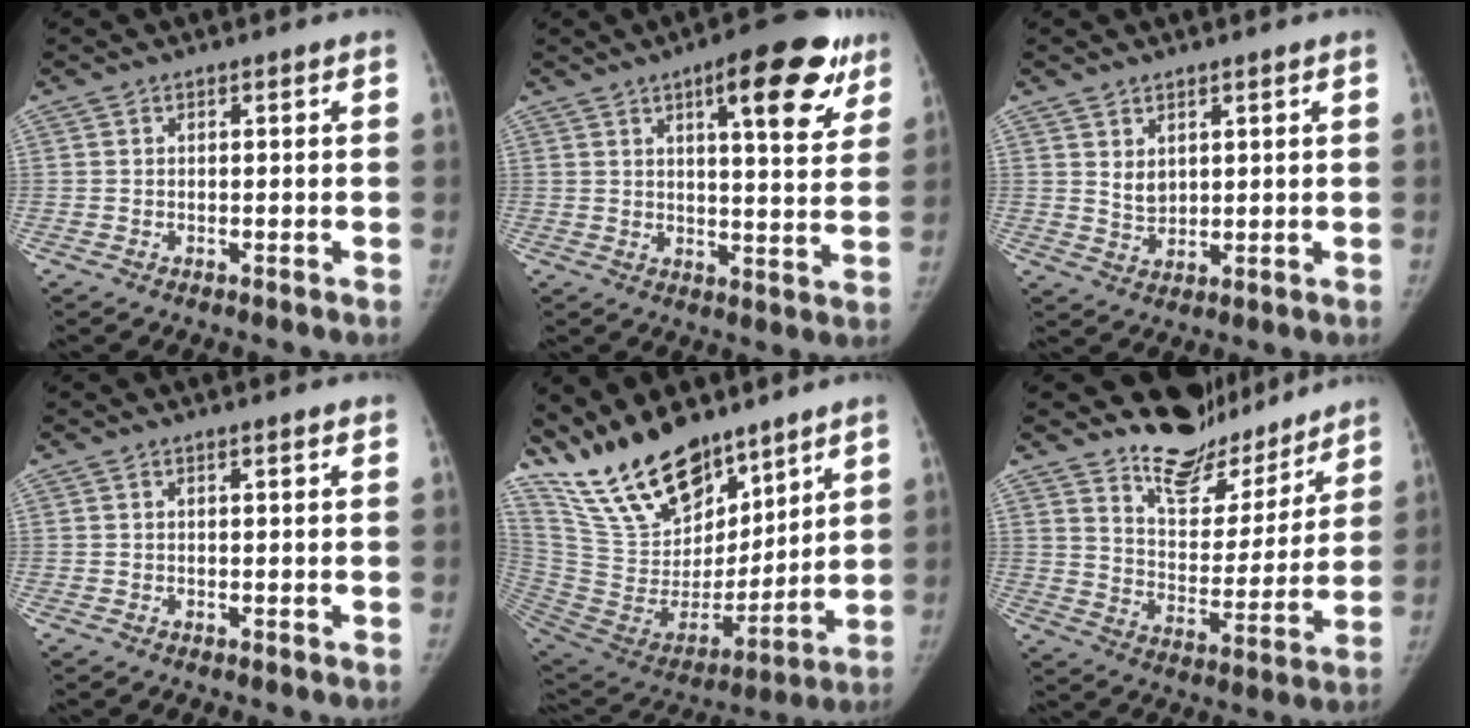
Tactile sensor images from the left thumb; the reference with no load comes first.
{"total": 15.9, "force": [8.3, 4.9, 12.6], "torque": [-0.130, -0.027, 0.109]}
{"total": 3.6, "force": [1.9, 2.4, 1.9], "torque": [-0.024, -0.020, 0.045]}
{"total": 1.1, "force": [0.9, 0.1, 0.6], "torque": [-0.005, 0.000, 0.015]}
{"total": 23.9, "force": [18.6, 10.0, 11.2], "torque": [-0.175, -0.083, 0.346]}
{"total": 16.0, "force": [14.3, 6.4, 3.2], "torque": [0.013, -0.121, 0.224]}